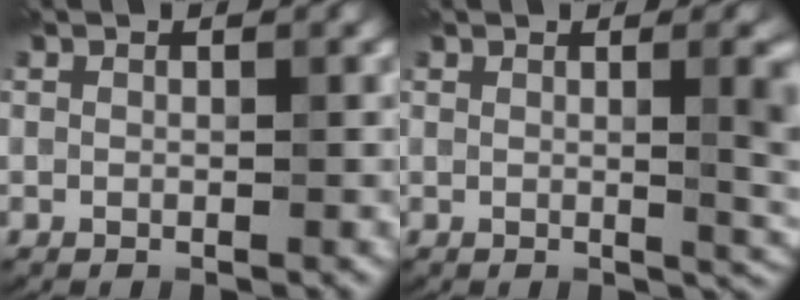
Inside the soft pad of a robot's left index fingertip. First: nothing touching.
{"total": 5.1, "force": [0.5, 1.9, 4.7], "torque": [-0.039, 0.003, 0.008]}